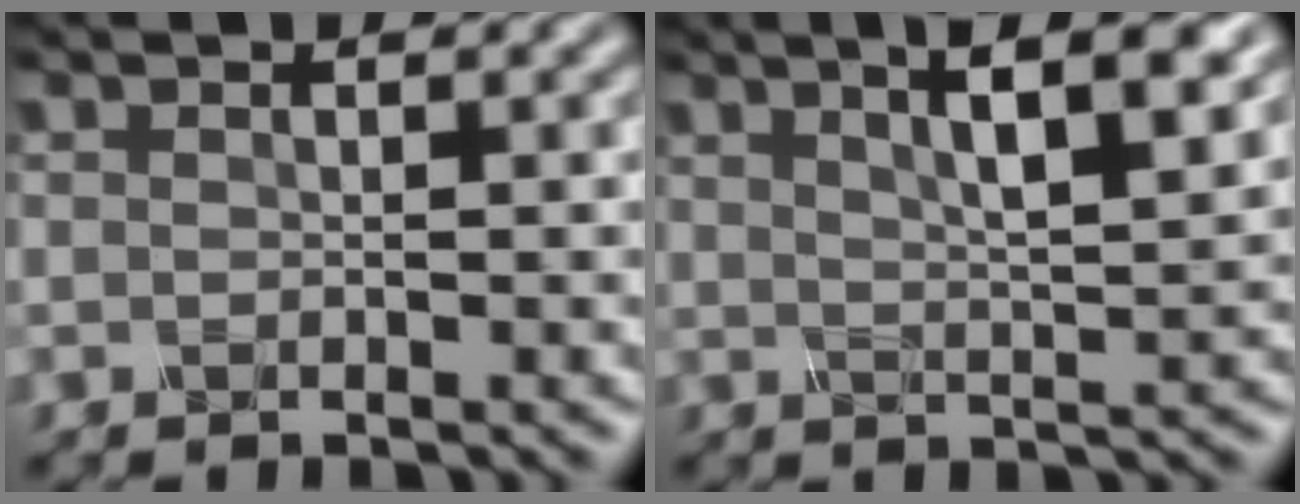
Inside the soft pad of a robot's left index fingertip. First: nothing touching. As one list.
[{"total": 7.9, "force": [3.9, 2.1, 6.5], "torque": [-0.069, 0.029, 0.039]}]